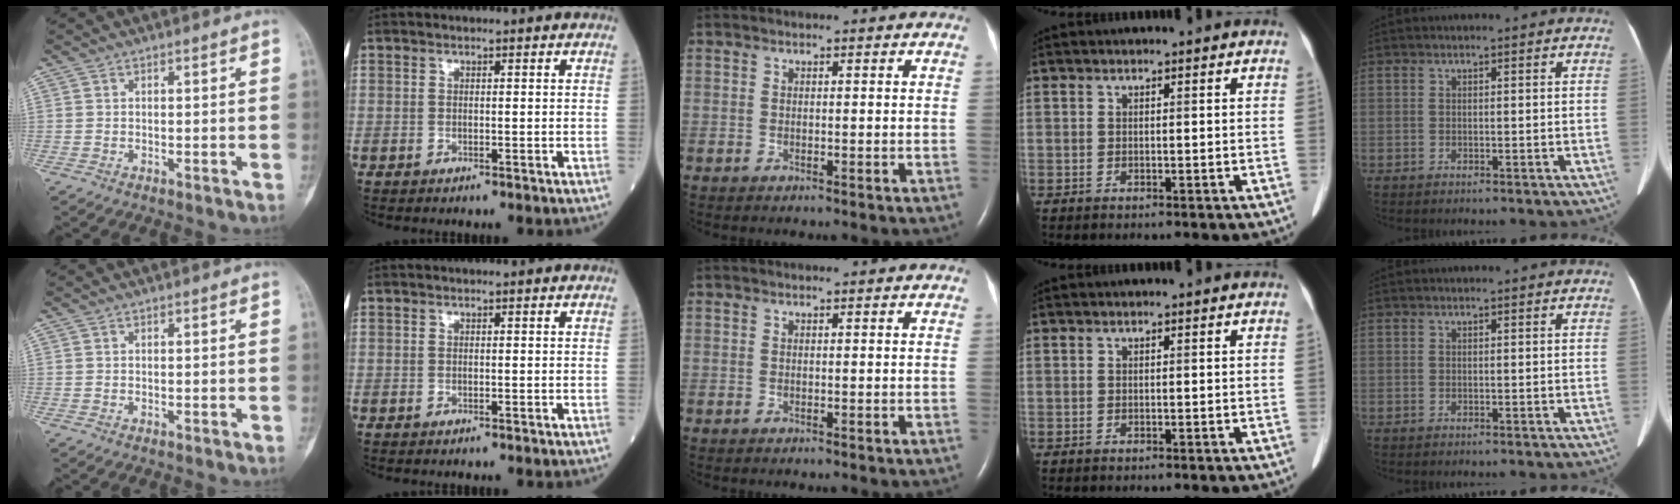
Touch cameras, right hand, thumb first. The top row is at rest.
{}